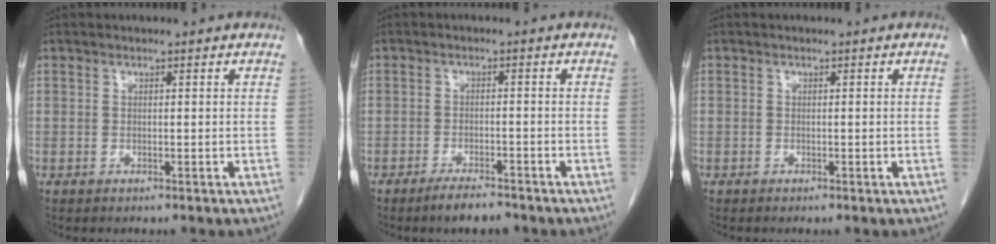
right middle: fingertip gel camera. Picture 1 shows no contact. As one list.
[{"total": 3.8, "force": [-3.0, 0.6, 2.2], "torque": [-0.044, -0.005, -0.050]}, {"total": 0.0}]